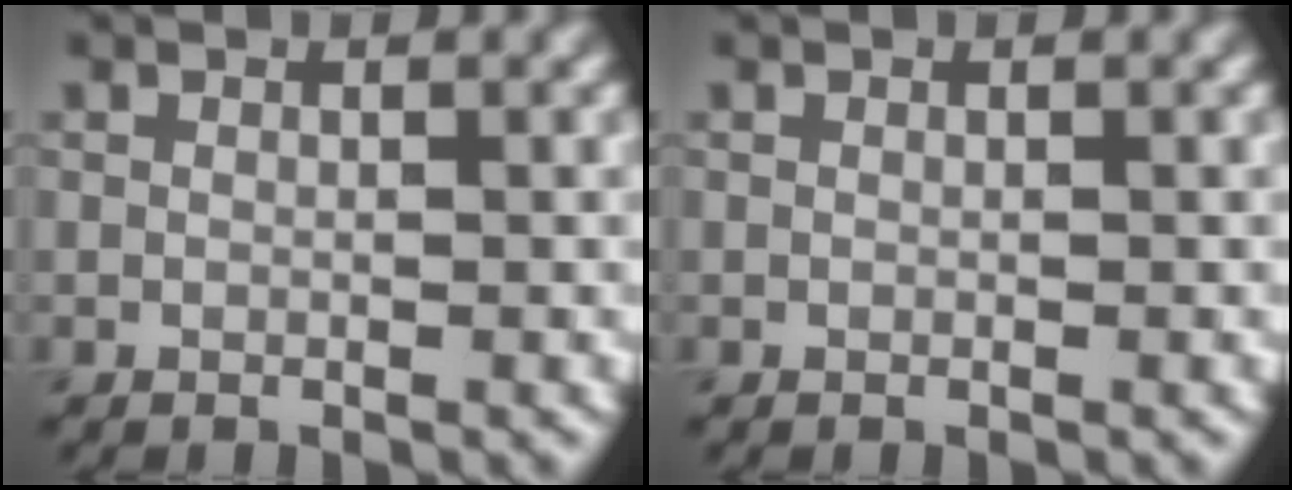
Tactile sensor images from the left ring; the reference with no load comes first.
{"total": 0.0}